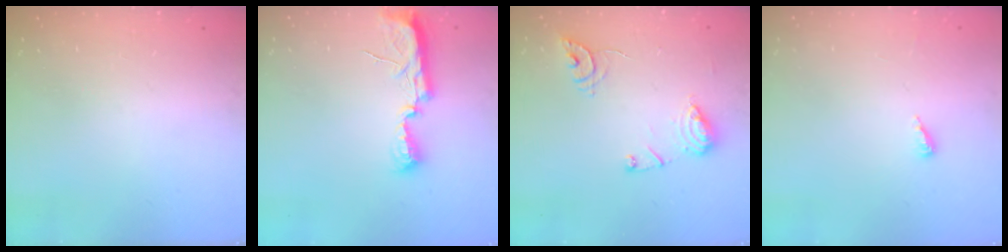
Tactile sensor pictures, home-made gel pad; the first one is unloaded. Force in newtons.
{"total": 10.5, "press": 9.1, "slide": 5.2}
{"total": 10.8, "press": 10.8, "slide": 0.5}
{"total": 2.8, "press": 2.8, "slide": 0.2}